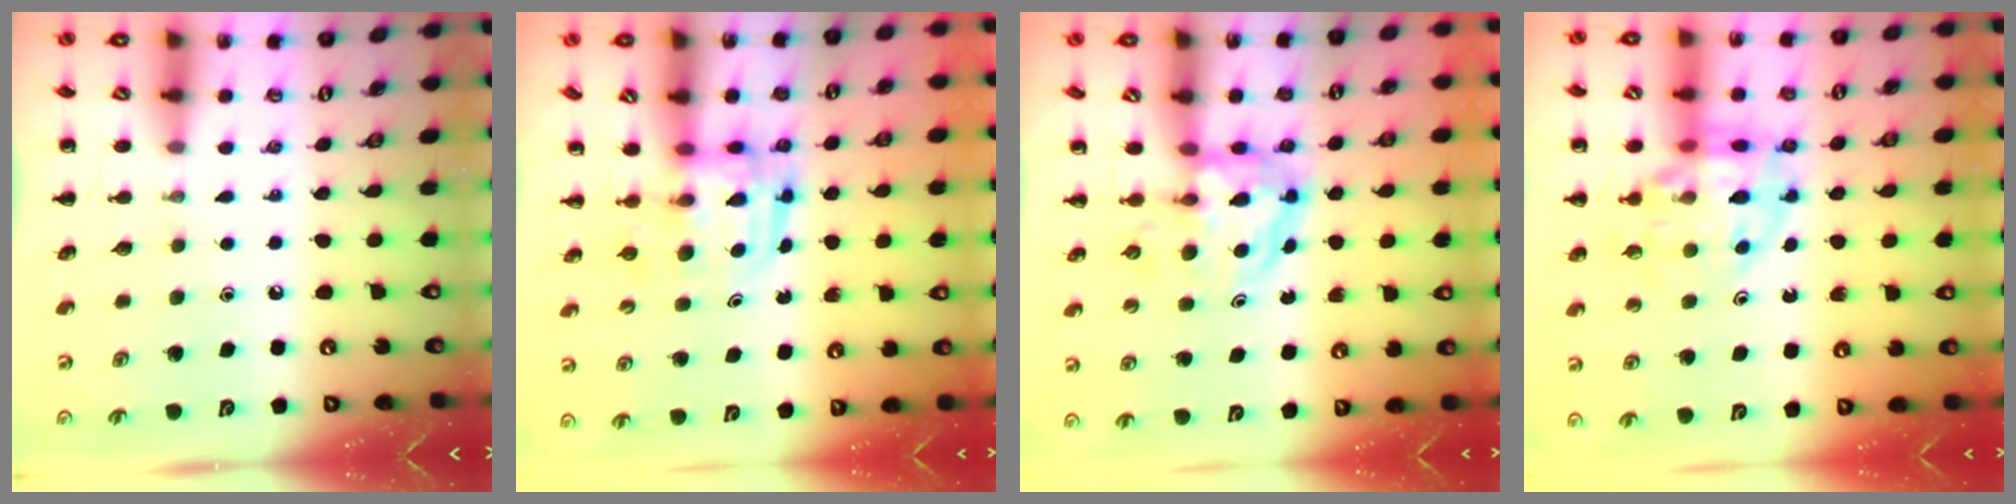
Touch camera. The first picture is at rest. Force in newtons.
{"total": 3.1, "press": 3.1, "slide": 0.3}
{"total": 4.7, "press": 4.6, "slide": 1.1}
{"total": 14.7, "press": 14.3, "slide": 3.6}